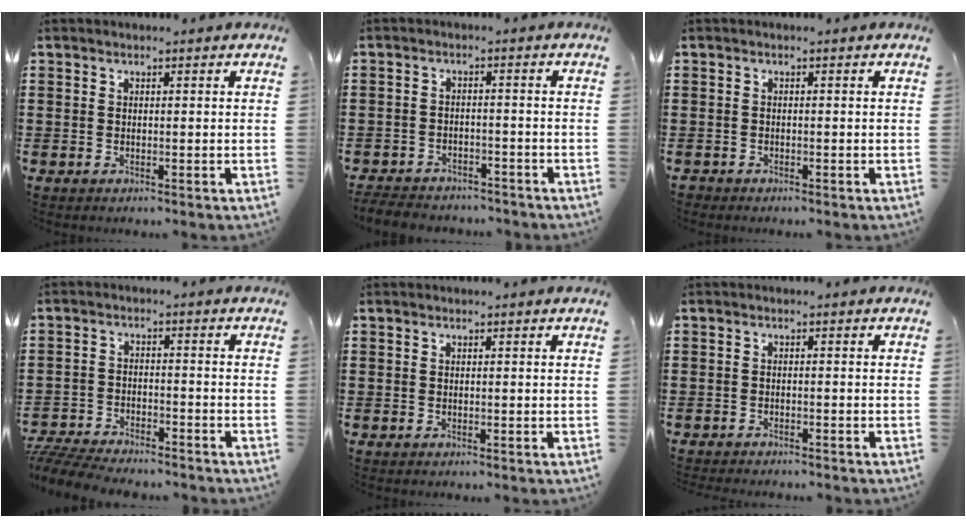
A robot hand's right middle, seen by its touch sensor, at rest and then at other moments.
{"total": 3.5, "force": [-3.4, 0.6, 0.1], "torque": [-0.005, 0.002, -0.074]}
{"total": 0.6, "force": [-0.6, 0.2, 0.0], "torque": [-0.001, 0.001, -0.013]}
{"total": 5.3, "force": [-5.2, 0.5, 1.0], "torque": [-0.034, -0.004, -0.109]}
{"total": 0.0}
{"total": 1.1, "force": [-1.1, 0.1, 0.0], "torque": [-0.003, 0.002, -0.024]}